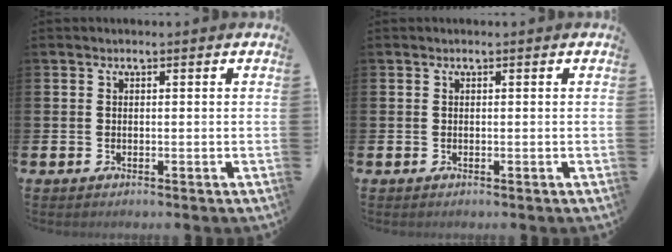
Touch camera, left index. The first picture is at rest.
{"total": 0.0}